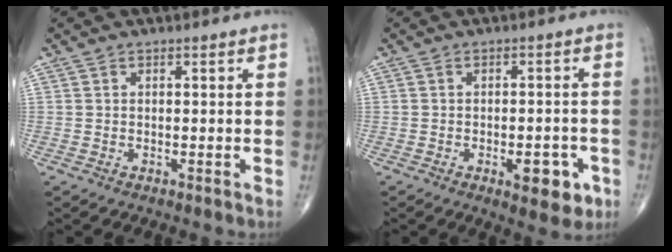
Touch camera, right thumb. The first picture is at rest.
{"total": 7.0, "force": [-2.9, 3.1, 5.6], "torque": [-0.055, 0.008, -0.032]}